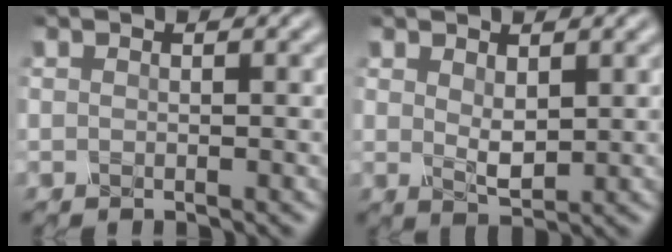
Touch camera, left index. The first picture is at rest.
{"total": 1.7, "force": [0.6, 0.6, 1.5], "torque": [-0.036, -0.004, 0.024]}